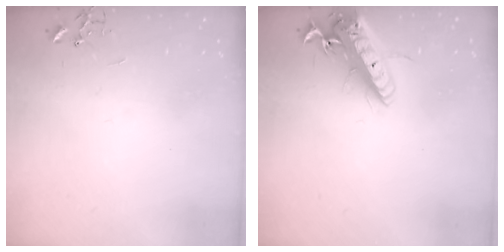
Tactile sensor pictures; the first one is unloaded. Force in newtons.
{"total": 17.4, "press": 17.0, "slide": 3.4}